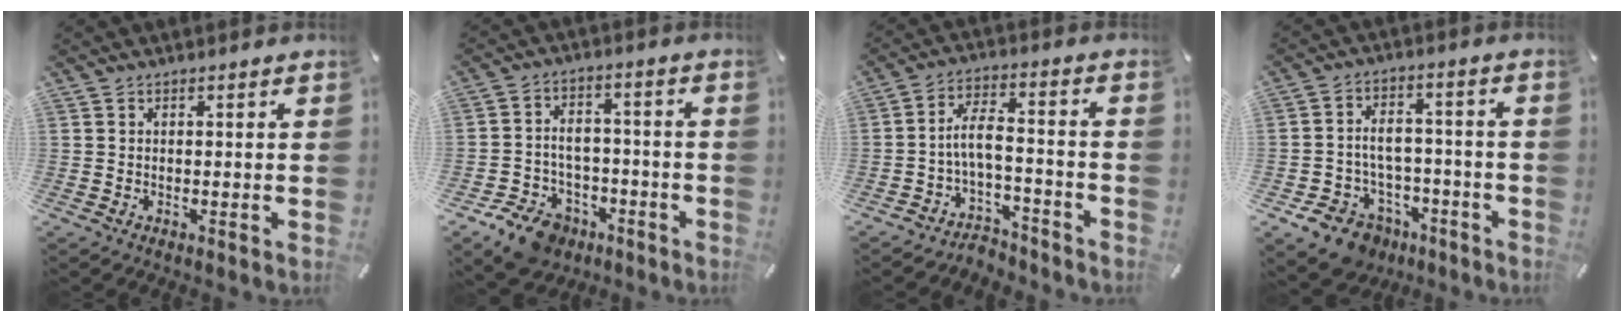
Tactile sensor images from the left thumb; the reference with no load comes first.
{"total": 9.6, "force": [-6.1, 6.7, 3.3], "torque": [-0.058, 0.049, -0.106]}
{"total": 7.3, "force": [-2.7, 3.7, 5.6], "torque": [-0.118, 0.009, -0.054]}
{"total": 10.4, "force": [-4.8, 8.2, 4.3], "torque": [-0.084, 0.040, -0.075]}